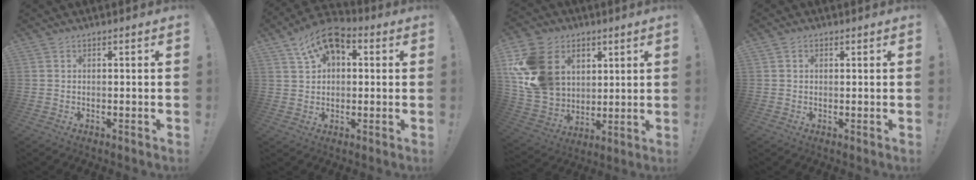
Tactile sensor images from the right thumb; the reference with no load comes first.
{"total": 10.2, "force": [5.2, 6.5, 6.0], "torque": [-0.091, -0.021, 0.098]}
{"total": 20.8, "force": [6.4, 16.5, 11.1], "torque": [-0.217, -0.020, 0.138]}
{"total": 0.7, "force": [0.2, 0.6, 0.1], "torque": [0.001, 0.002, 0.003]}